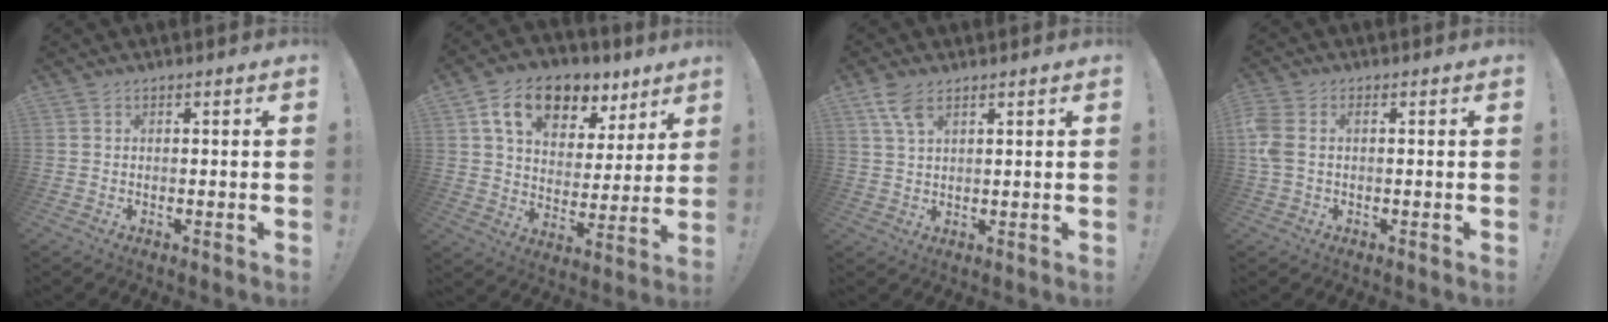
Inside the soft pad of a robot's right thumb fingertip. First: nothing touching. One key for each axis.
{"total": 15.3, "fx": 9.1, "fy": 9.3, "fz": 8.0, "tx": -0.134, "ty": -0.040, "tz": 0.165}
{"total": 5.9, "fx": 3.6, "fy": 2.6, "fz": 4.0, "tx": -0.082, "ty": -0.008, "tz": 0.068}
{"total": 4.0, "fx": 0.3, "fy": 2.3, "fz": 3.2, "tx": -0.080, "ty": 0.003, "tz": 0.006}